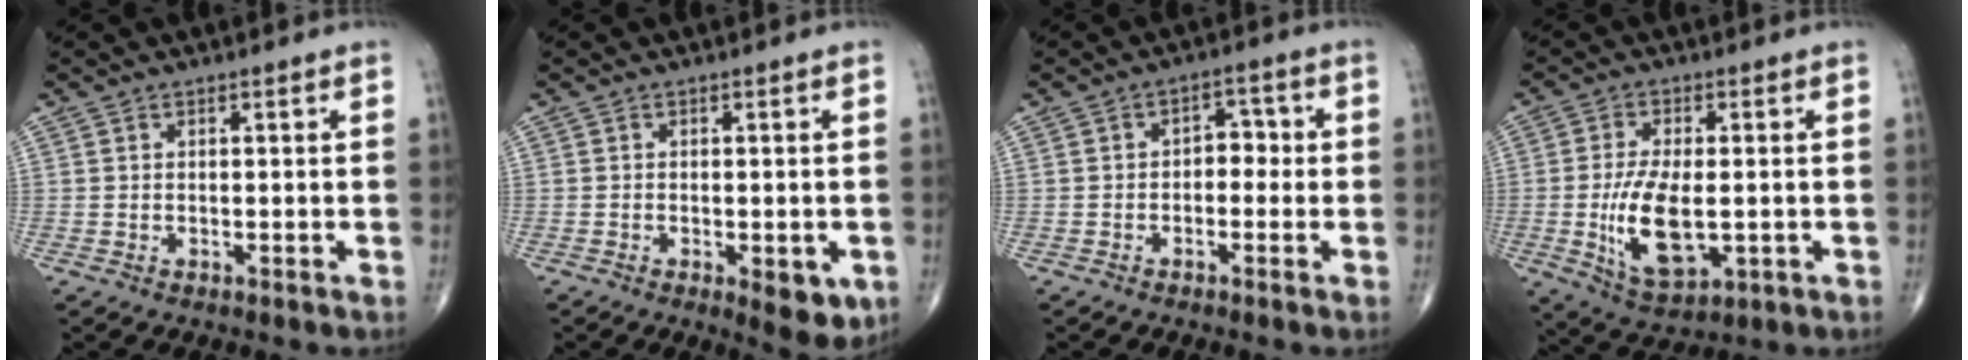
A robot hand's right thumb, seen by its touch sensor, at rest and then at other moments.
{"total": 6.2, "force": [-2.1, 2.5, 5.3], "torque": [-0.054, -0.007, -0.020]}
{"total": 3.9, "force": [-0.6, 2.7, 2.7], "torque": [-0.010, 0.019, -0.020]}
{"total": 12.0, "force": [-1.6, 5.8, 10.4], "torque": [-0.188, -0.012, -0.018]}